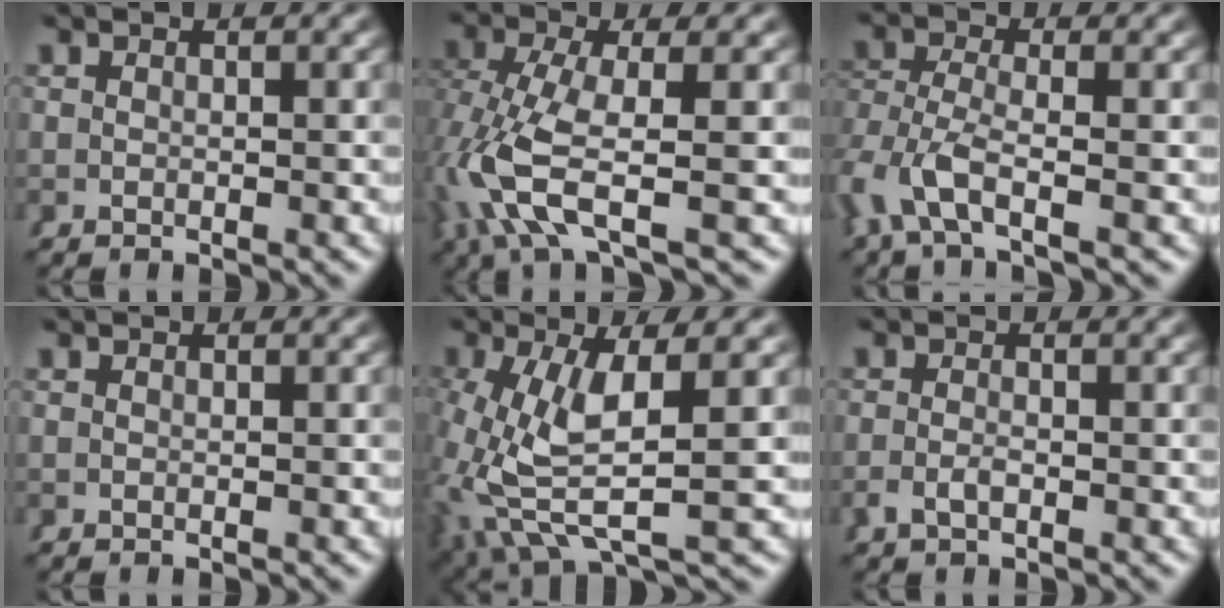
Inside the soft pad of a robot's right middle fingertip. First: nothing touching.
{"total": 6.2, "force": [-0.9, 2.4, 5.7], "torque": [-0.148, -0.030, 0.000]}
{"total": 4.4, "force": [-1.9, 2.4, 3.2], "torque": [-0.103, -0.033, -0.019]}
{"total": 0.0}
{"total": 7.4, "force": [0.5, 3.5, 6.5], "torque": [-0.146, -0.018, 0.022]}
{"total": 1.5, "force": [-0.9, 0.6, 1.0], "torque": [-0.024, -0.001, -0.015]}